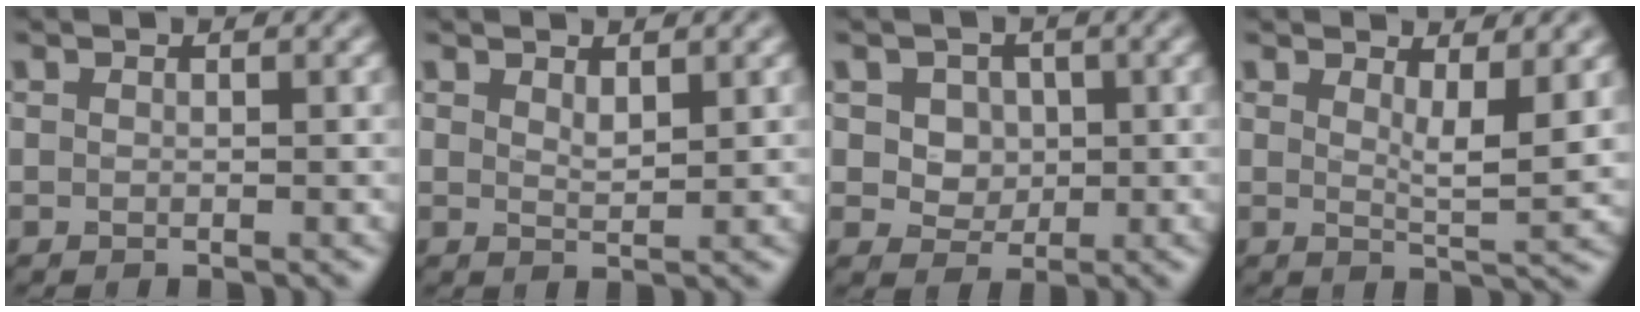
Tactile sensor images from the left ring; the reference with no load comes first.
{"total": 1.3, "force": [1.0, 0.3, 0.8], "torque": [-0.017, -0.001, 0.019]}
{"total": 4.2, "force": [1.4, 3.5, 1.9], "torque": [-0.037, 0.007, 0.024]}
{"total": 3.5, "force": [1.6, 0.8, 3.0], "torque": [-0.046, -0.014, 0.028]}